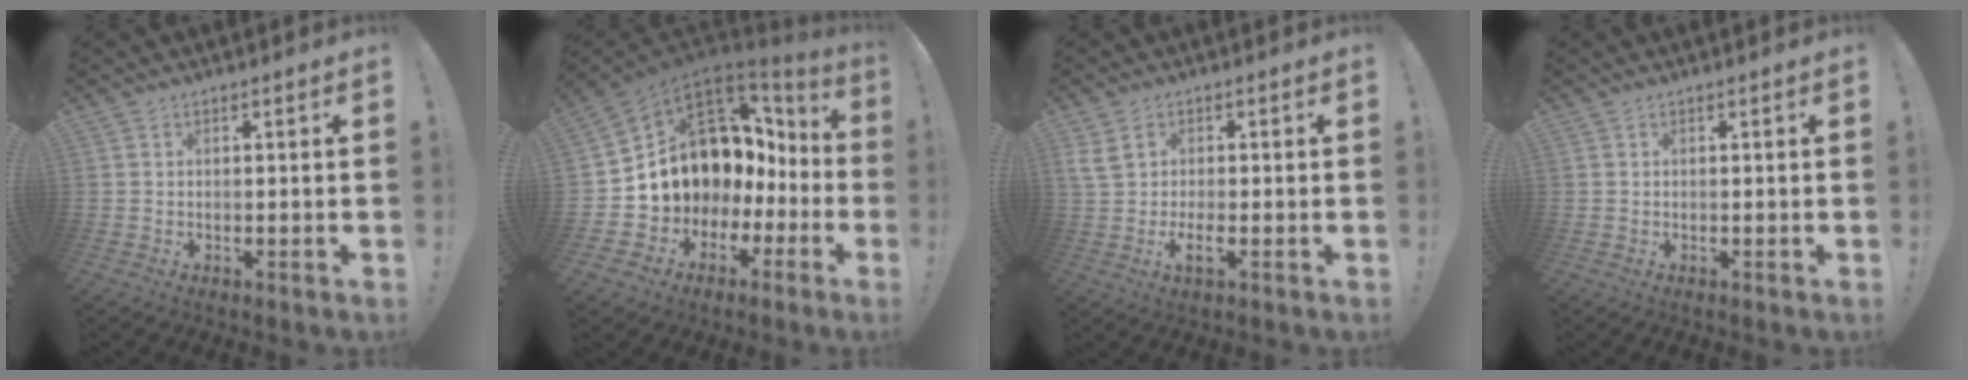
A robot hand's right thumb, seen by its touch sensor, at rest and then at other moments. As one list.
[{"total": 12.6, "force": [5.2, 9.6, 6.4], "torque": [-0.087, -0.059, 0.127]}, {"total": 4.6, "force": [-0.4, 2.2, 4.0], "torque": [-0.085, -0.009, -0.010]}, {"total": 0.0}]